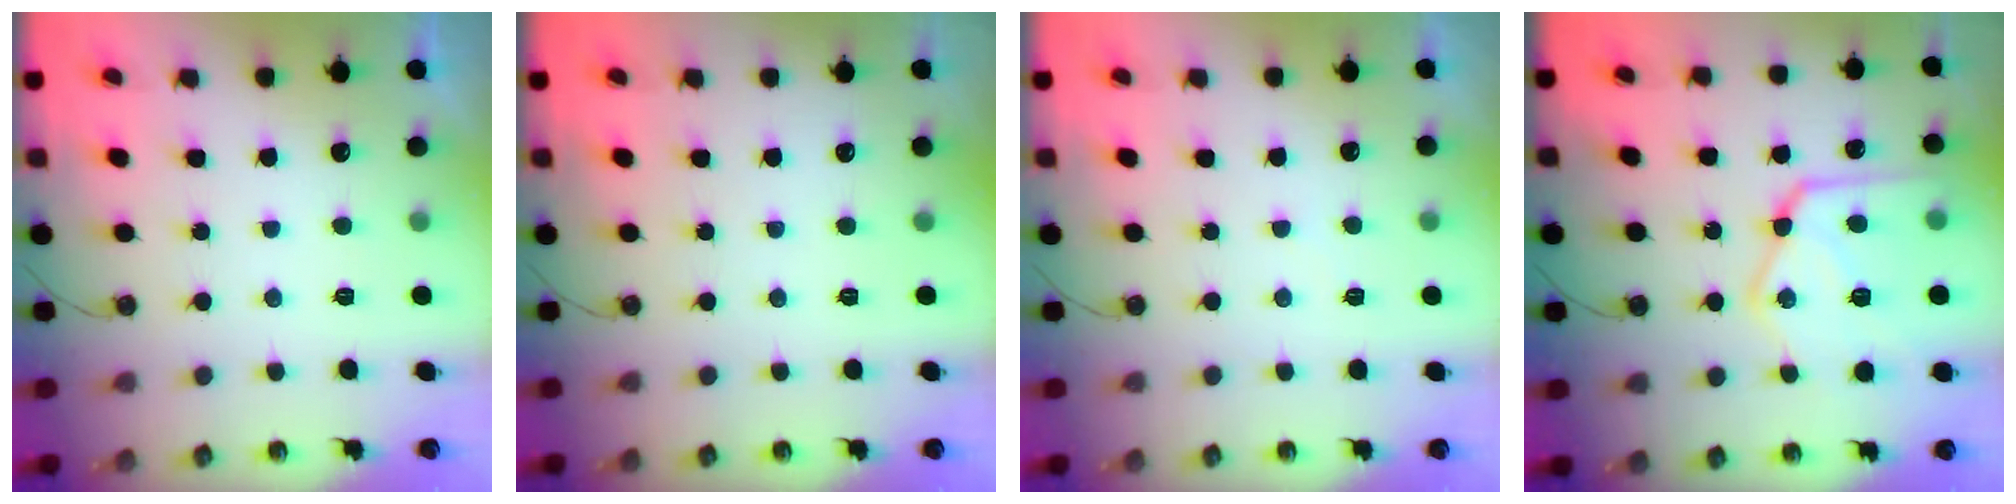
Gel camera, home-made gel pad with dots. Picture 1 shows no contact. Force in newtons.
{"total": 0.0}
{"total": 2.0, "press": 2.0, "slide": 0.3}
{"total": 20.2, "press": 20.1, "slide": 1.6}